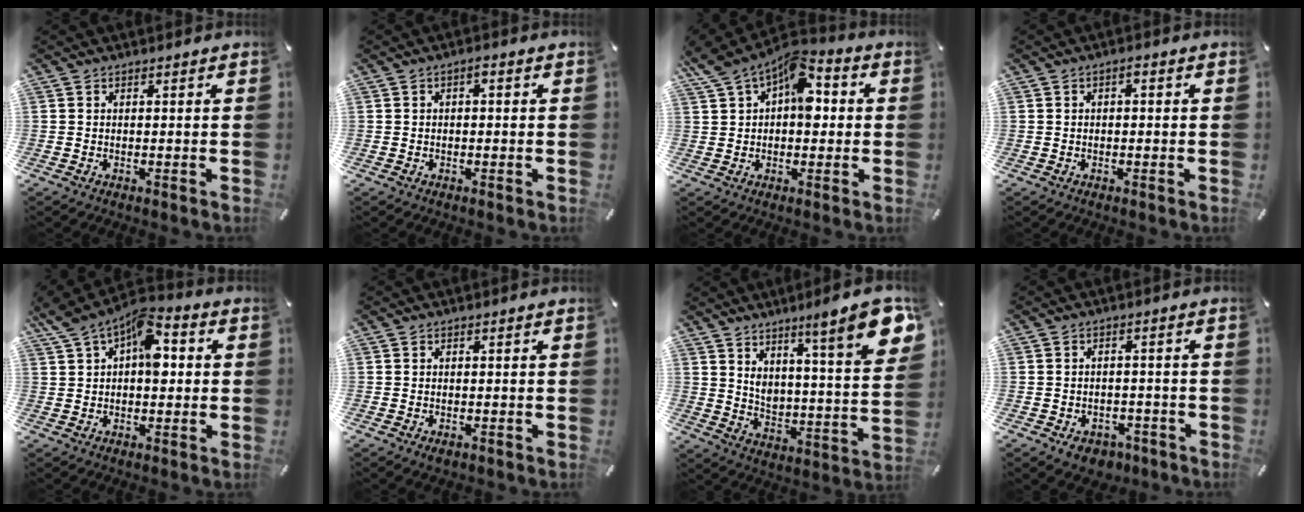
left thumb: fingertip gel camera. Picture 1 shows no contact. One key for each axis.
{"total": 1.2, "fx": 0.1, "fy": 0.7, "fz": 1.0, "tx": -0.019, "ty": 0.005, "tz": -0.001}
{"total": 10.2, "fx": 3.6, "fy": 6.6, "fz": 6.9, "tx": -0.097, "ty": -0.018, "tz": 0.063}
{"total": 1.1, "fx": 0.0, "fy": 0.6, "fz": 0.9, "tx": -0.017, "ty": 0.004, "tz": -0.001}
{"total": 10.0, "fx": 3.4, "fy": 6.4, "fz": 6.9, "tx": -0.089, "ty": -0.017, "tz": 0.057}
{"total": 0.8, "fx": -0.1, "fy": 0.6, "fz": 0.5, "tx": -0.008, "ty": 0.001, "tz": -0.002}
{"total": 14.7, "fx": 10.3, "fy": 2.6, "fz": 10.1, "tx": -0.157, "ty": -0.075, "tz": 0.163}
{"total": 4.6, "fx": -2.5, "fy": 3.4, "fz": 2.0, "tx": -0.034, "ty": 0.016, "tz": -0.044}